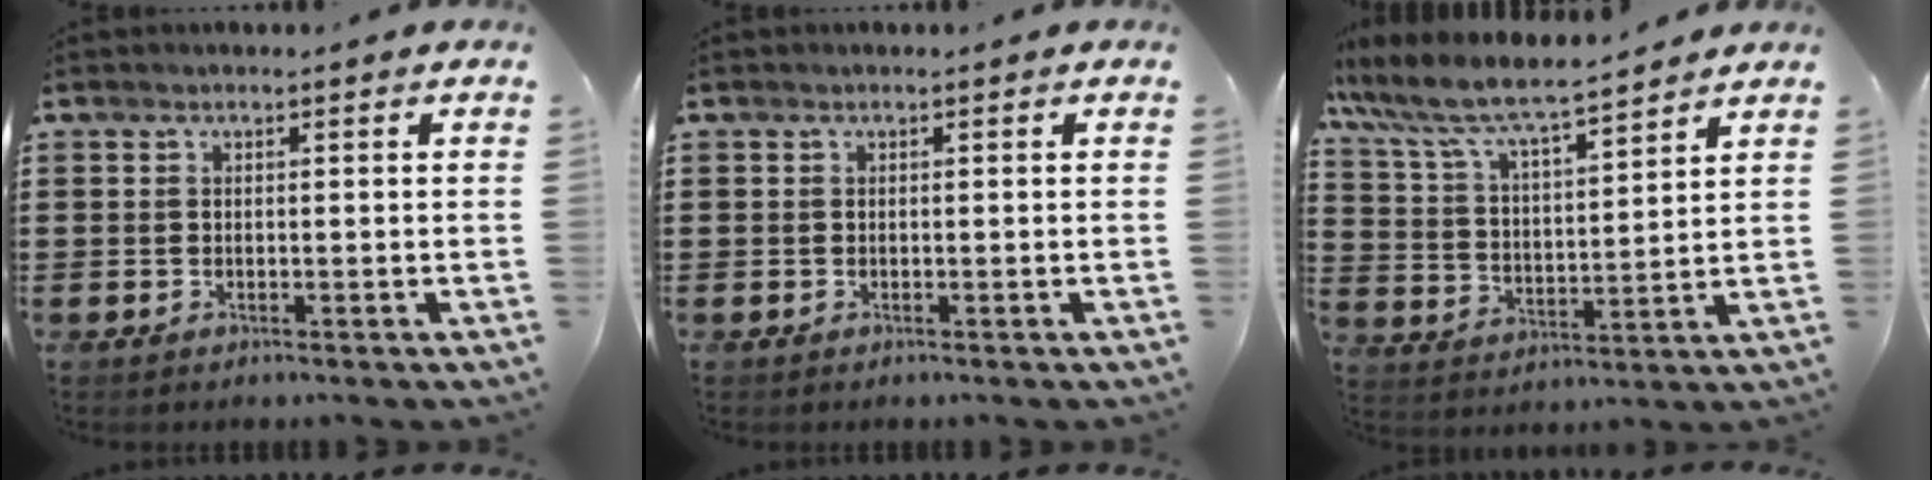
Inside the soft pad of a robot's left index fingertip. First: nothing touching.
{"total": 0.0}
{"total": 7.5, "force": [6.7, 1.1, 3.1], "torque": [-0.091, -0.038, 0.113]}